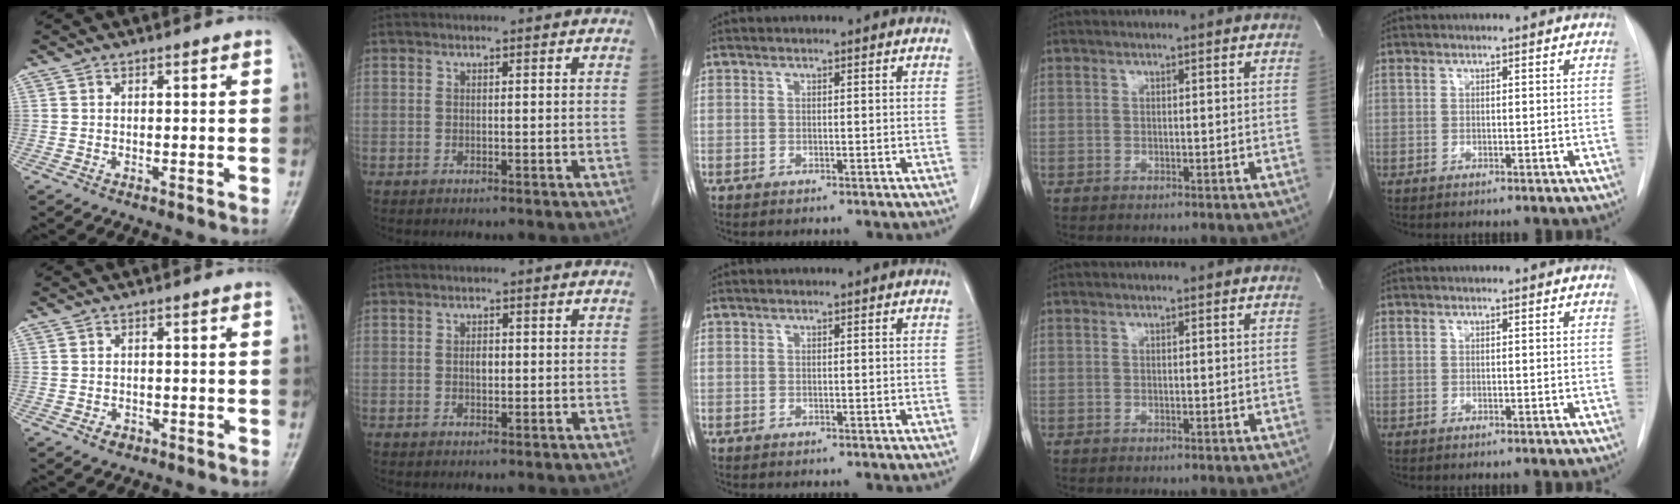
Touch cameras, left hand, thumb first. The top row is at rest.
{"thumb": {"total": 1.9, "force": [-1.0, 1.4, 0.8], "torque": [-0.008, 0.006, -0.013]}, "index": {"total": 1.4, "force": [-0.1, 0.8, 1.1], "torque": [-0.019, 0.002, -0.001]}}